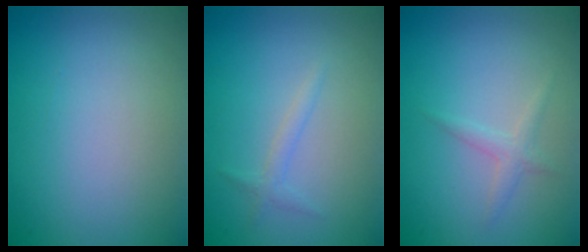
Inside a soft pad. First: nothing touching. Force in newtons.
{"total": 1.1, "press": 1.1, "slide": 0.1}
{"total": 1.4, "press": 1.4, "slide": 0.0}